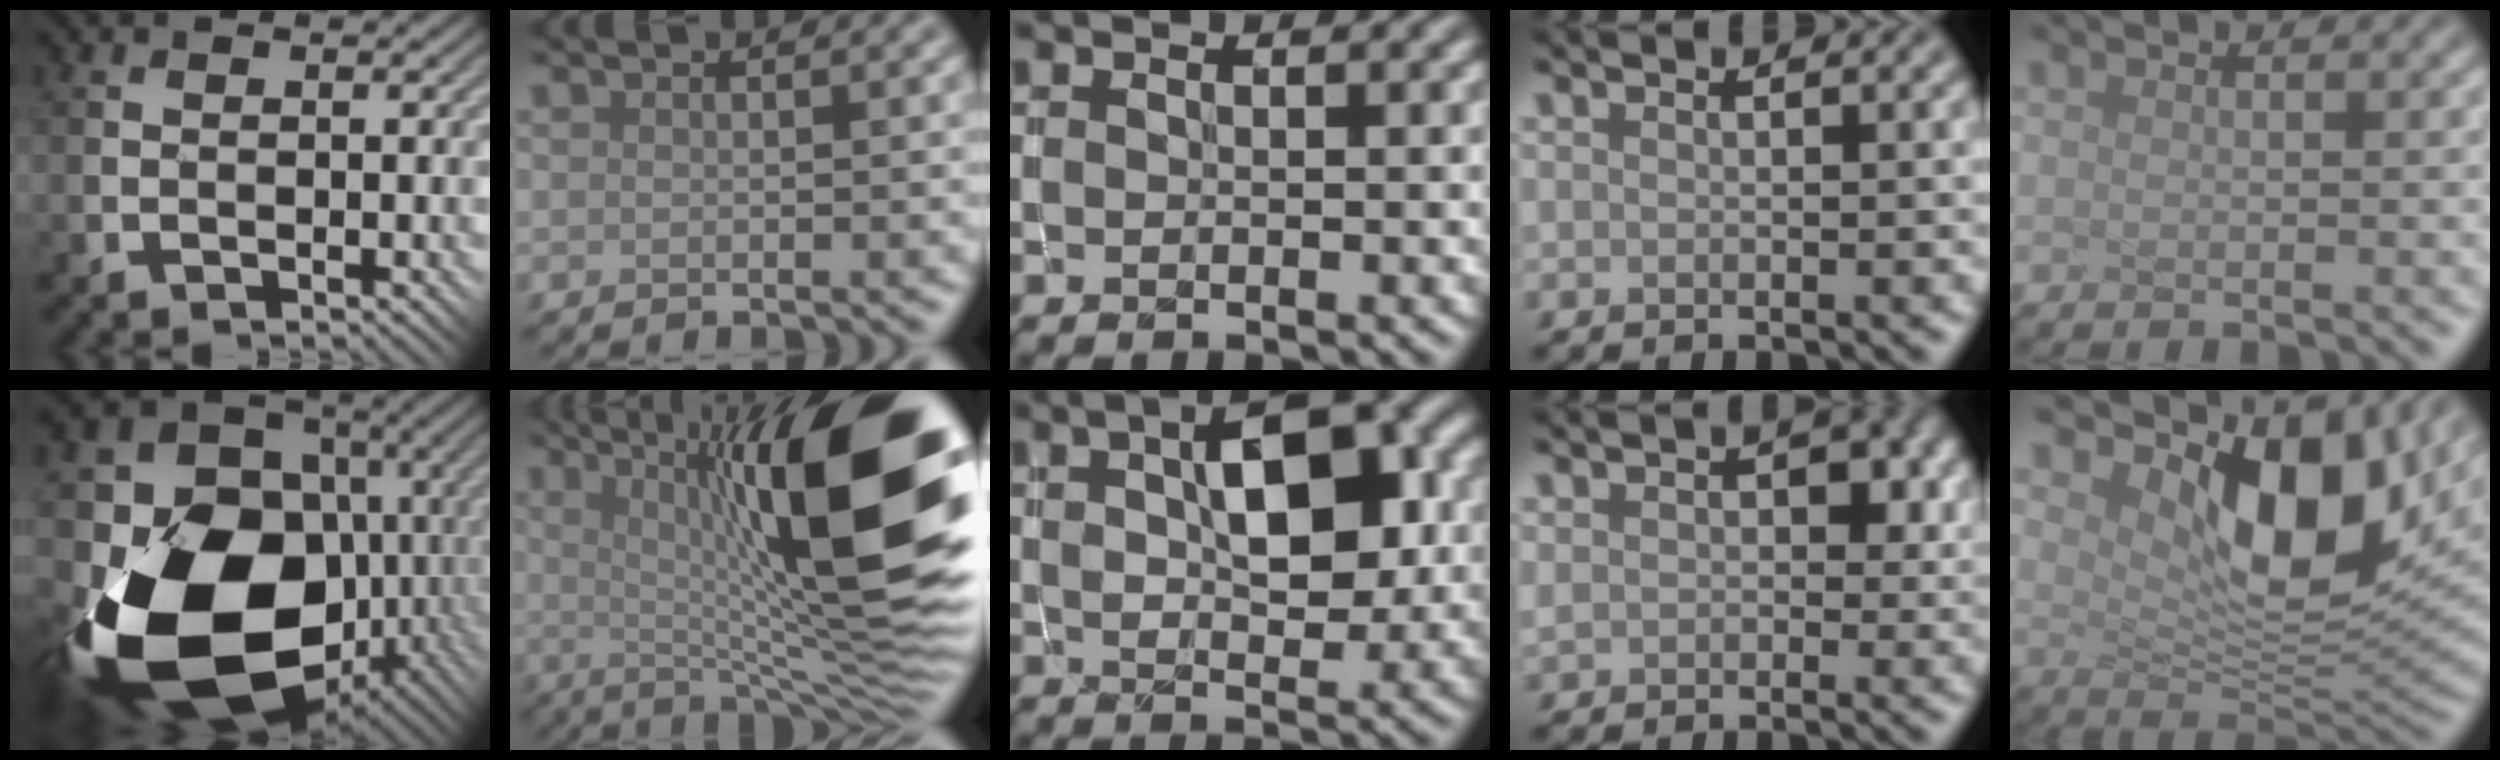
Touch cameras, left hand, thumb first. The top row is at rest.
{"thumb": {"total": 20.6, "force": [-5.7, 15.8, 12.0], "torque": [-0.299, -0.048, -0.082]}, "index": {"total": 17.6, "force": [3.3, 4.4, 16.7], "torque": [-0.238, 0.011, 0.057]}, "middle": {"total": 8.0, "force": [2.1, 3.9, 6.7], "torque": [-0.099, 0.015, 0.030]}, "ring": {"total": 3.2, "force": [0.5, 2.2, 2.3], "torque": [-0.043, 0.002, 0.012]}, "little": {"total": 8.2, "force": [2.9, 4.1, 6.4], "torque": [-0.124, -0.019, 0.080]}}